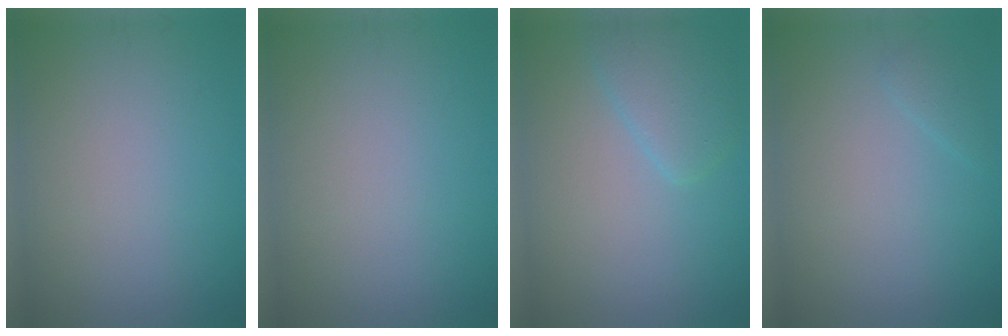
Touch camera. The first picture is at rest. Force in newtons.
{"total": 0.0}
{"total": 2.9, "press": 2.9, "slide": 0.1}
{"total": 0.9, "press": 0.9, "slide": 0.1}